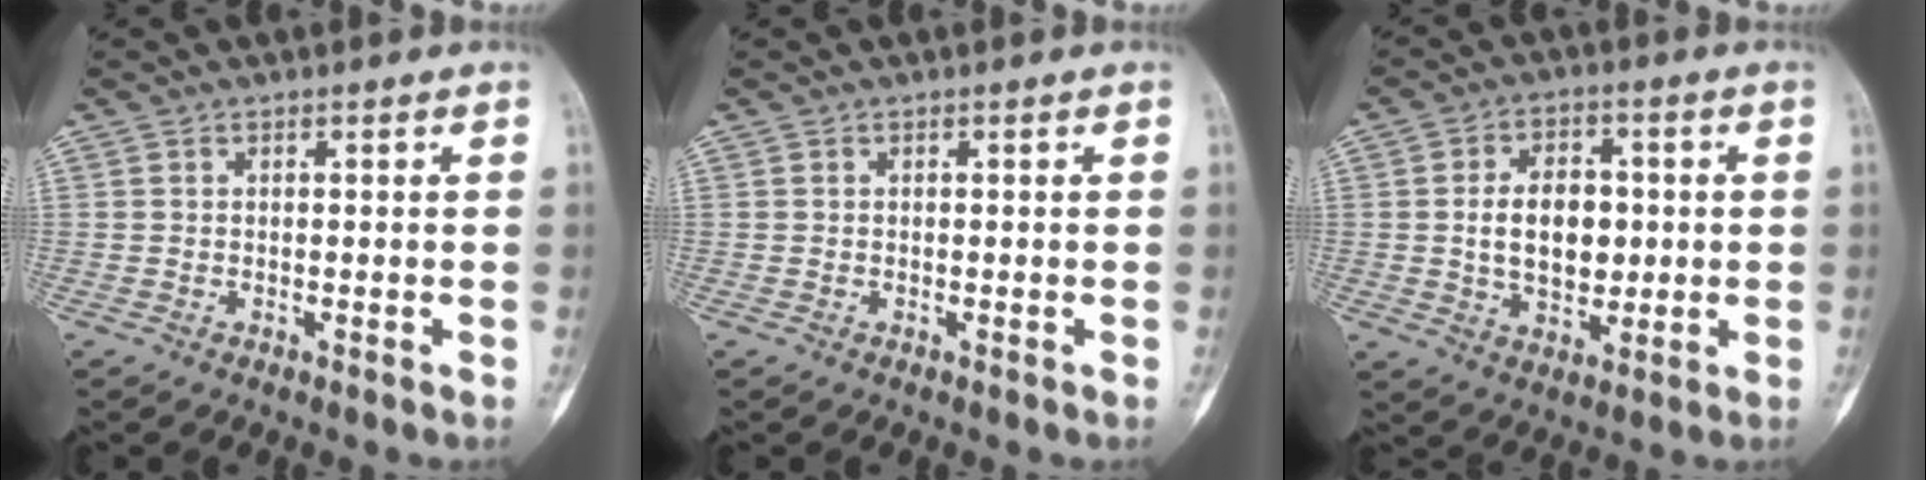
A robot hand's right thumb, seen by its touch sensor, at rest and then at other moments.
{"total": 0.0}
{"total": 10.7, "force": [0.4, 7.1, 7.9], "torque": [-0.099, 0.005, 0.009]}